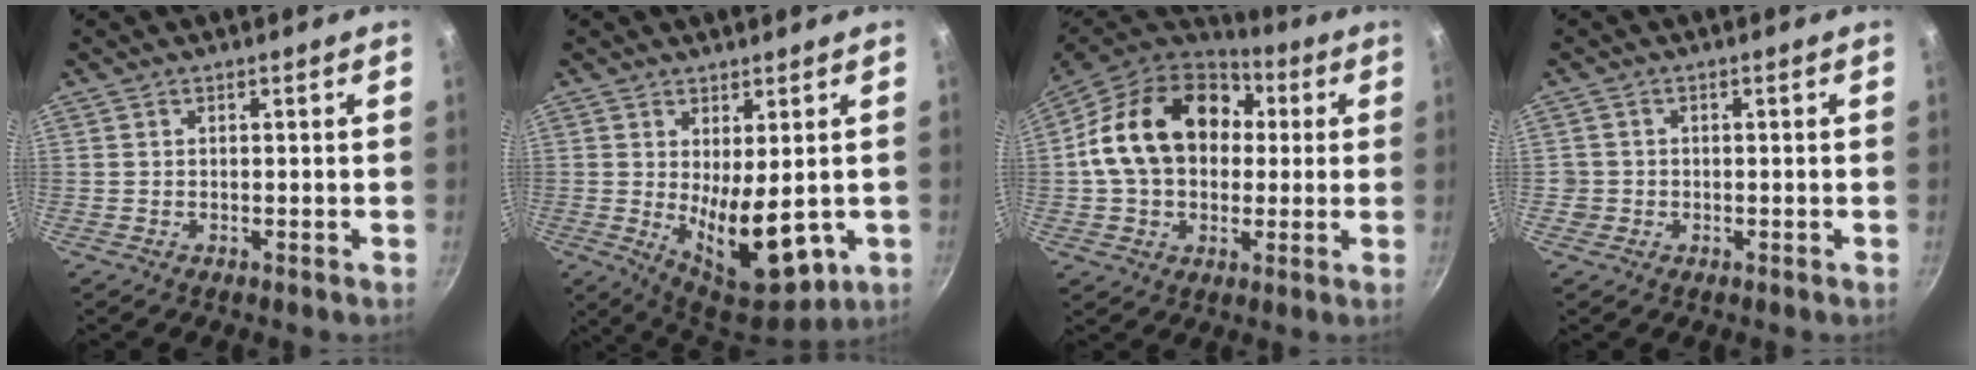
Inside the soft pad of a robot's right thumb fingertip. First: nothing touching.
{"total": 12.8, "force": [-0.9, 5.9, 11.3], "torque": [-0.145, -0.028, 0.008]}
{"total": 21.7, "force": [3.5, 16.1, 14.2], "torque": [-0.230, 0.035, 0.053]}
{"total": 1.9, "force": [-0.5, 1.9, 0.3], "torque": [0.003, 0.009, -0.005]}